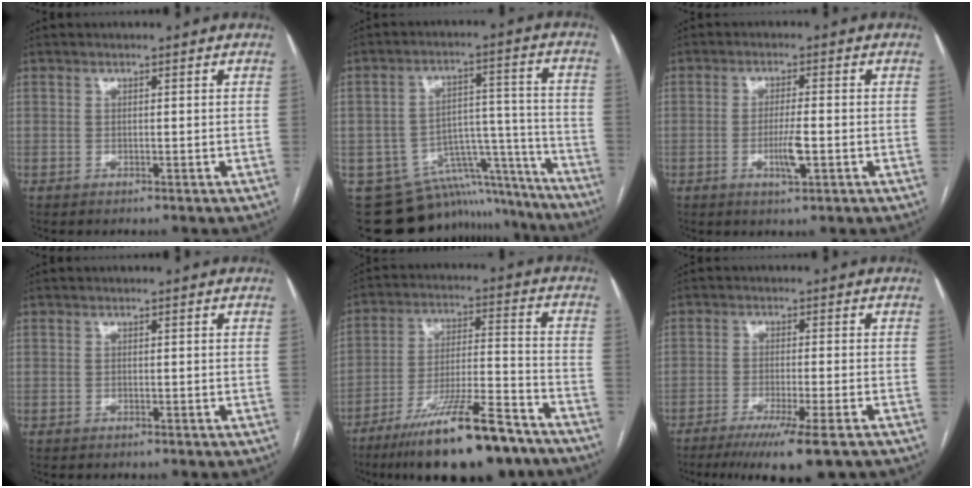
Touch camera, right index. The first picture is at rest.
{"total": 15.8, "force": [-13.7, 7.1, 3.3], "torque": [-0.031, 0.084, -0.182]}
{"total": 4.3, "force": [-1.3, 0.4, 4.1], "torque": [-0.078, -0.007, -0.021]}
{"total": 0.0}
{"total": 19.4, "force": [-14.3, 2.8, 12.7], "torque": [-0.185, -0.008, -0.236]}
{"total": 11.1, "force": [-7.9, 0.0, 7.7], "torque": [-0.113, -0.028, -0.118]}